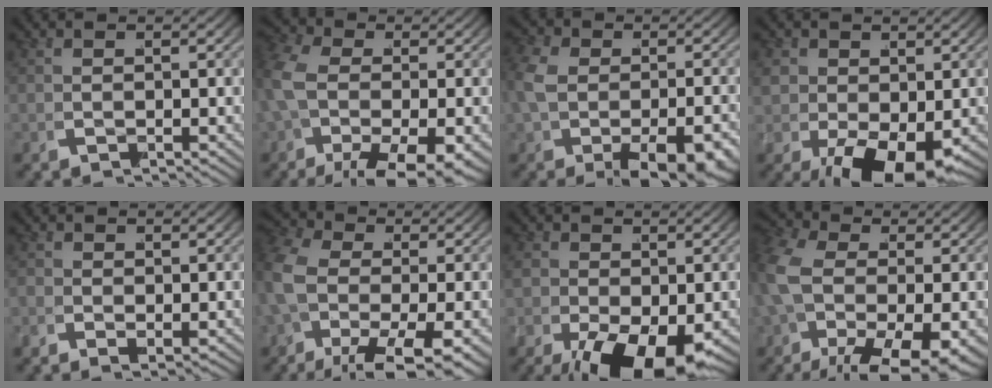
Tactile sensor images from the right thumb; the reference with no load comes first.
{"total": 6.8, "force": [-2.4, 3.5, 5.3], "torque": [-0.115, -0.030, -0.025]}
{"total": 5.3, "force": [-1.9, 3.1, 3.9], "torque": [-0.075, -0.024, -0.020]}
{"total": 5.9, "force": [-1.2, 3.8, 4.3], "torque": [-0.080, -0.036, -0.002]}
{"total": 0.6, "force": [0.2, 0.6, 0.2], "torque": [-0.005, -0.006, 0.002]}
{"total": 7.7, "force": [-2.7, 4.2, 5.8], "torque": [-0.134, -0.033, -0.029]}
{"total": 7.5, "force": [-2.8, 4.5, 5.4], "torque": [-0.097, -0.044, -0.026]}
{"total": 8.8, "force": [-2.1, 4.9, 7.0], "torque": [-0.153, -0.042, -0.014]}